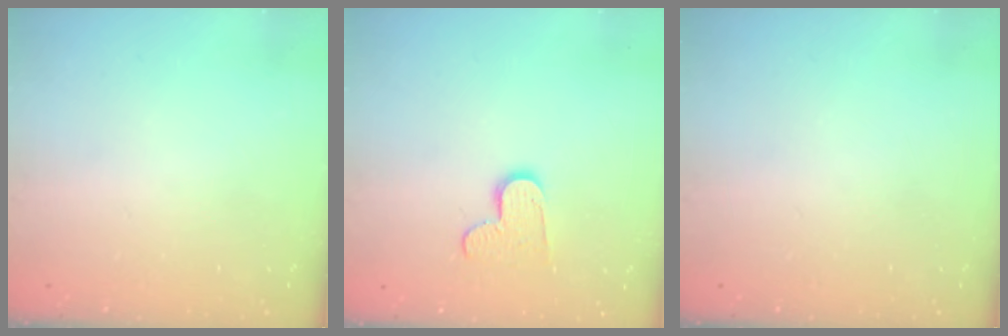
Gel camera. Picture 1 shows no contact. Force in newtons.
{"total": 8.4, "press": 8.3, "slide": 0.2}
{"total": 0.0}